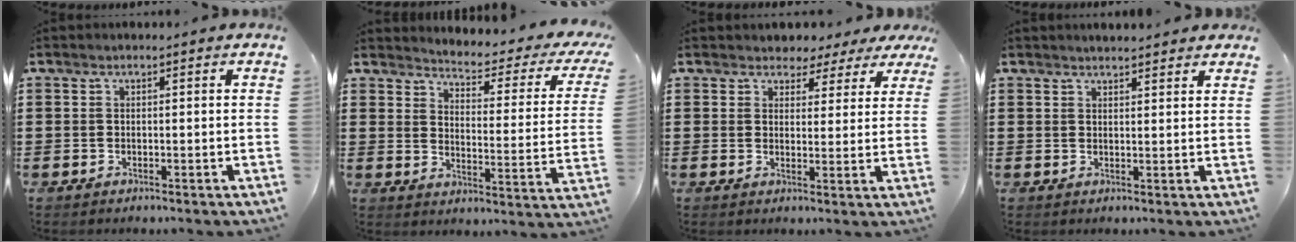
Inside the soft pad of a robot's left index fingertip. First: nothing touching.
{"total": 2.9, "force": [2.6, 0.1, 1.3], "torque": [-0.037, -0.031, 0.032]}
{"total": 3.2, "force": [2.6, 1.9, 0.2], "torque": [-0.020, -0.001, 0.047]}
{"total": 1.9, "force": [1.9, 0.1, 0.1], "torque": [-0.006, 0.003, 0.036]}